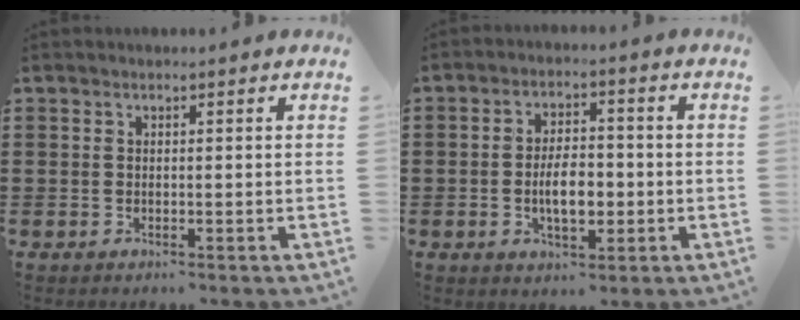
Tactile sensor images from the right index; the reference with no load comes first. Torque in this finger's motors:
{"motor_torque": [1.78, 0.36, 0.81, 0.19]}